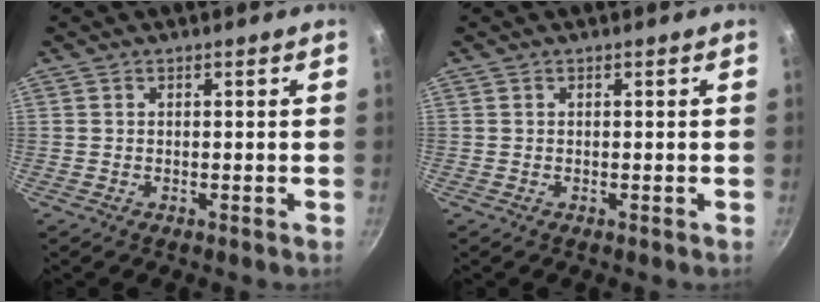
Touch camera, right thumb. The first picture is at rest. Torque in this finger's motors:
{"motor_torque": [-0.01, 0.02, -0.03, -0.41, 0.01]}